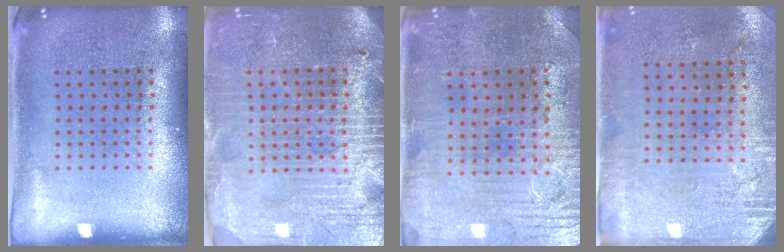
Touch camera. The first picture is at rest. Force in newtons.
{"total": 3.9, "press": 3.6, "slide": 1.5}
{"total": 1.3, "press": 1.2, "slide": 0.6}
{"total": 2.8, "press": 2.3, "slide": 1.6}